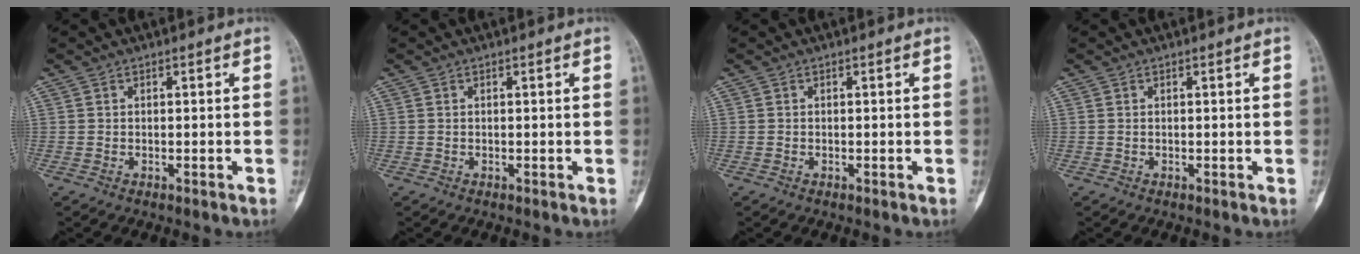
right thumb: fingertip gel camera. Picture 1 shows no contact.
{"total": 0.0}
{"total": 0.0}
{"total": 0.0}